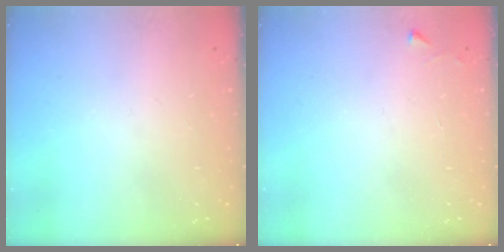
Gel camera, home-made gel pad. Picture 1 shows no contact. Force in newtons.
{"total": 2.3, "press": 2.3, "slide": 0.4}